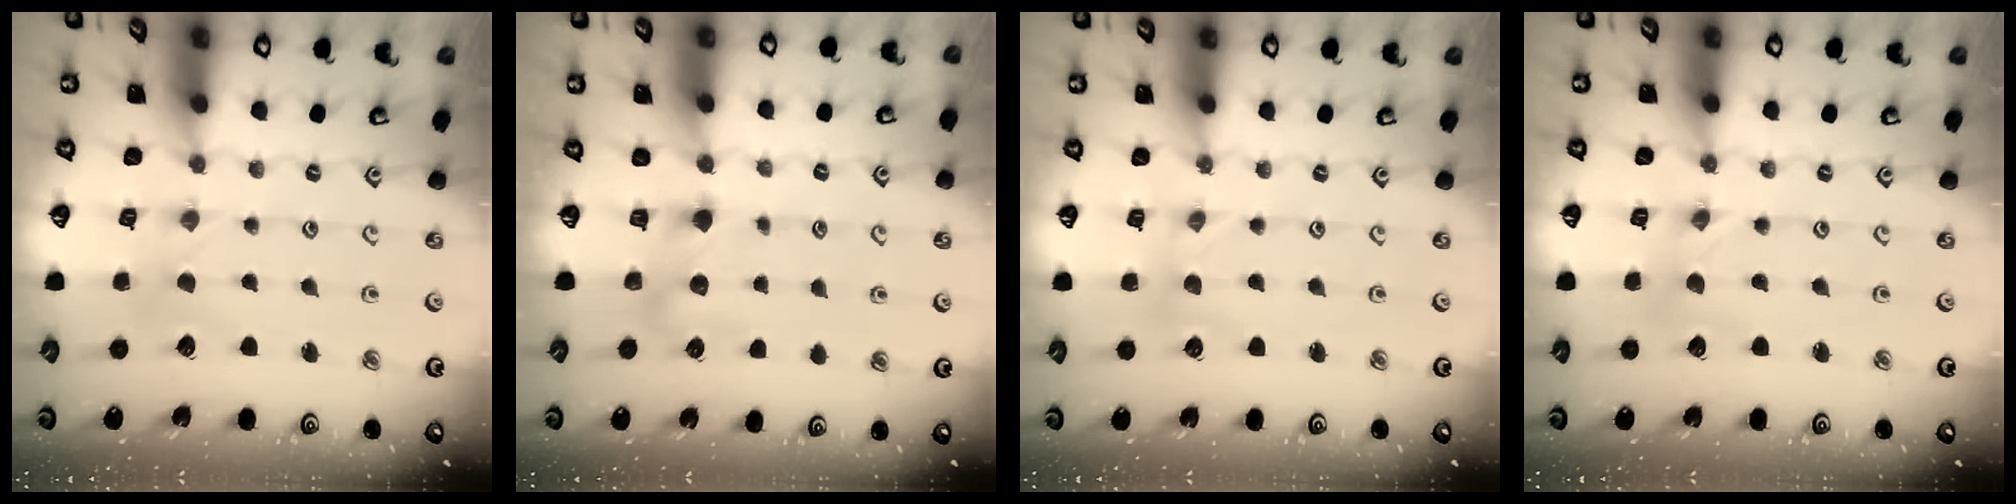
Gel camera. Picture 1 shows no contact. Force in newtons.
{"total": 5.6, "press": 5.6, "slide": 0.4}
{"total": 0.6, "press": 0.6, "slide": 0.2}
{"total": 0.0}